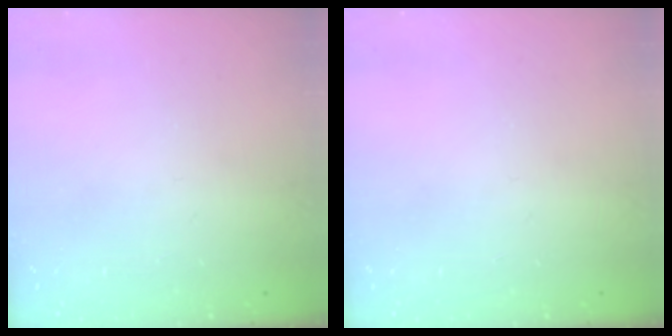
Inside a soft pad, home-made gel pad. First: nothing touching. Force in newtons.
{"total": 0.0}